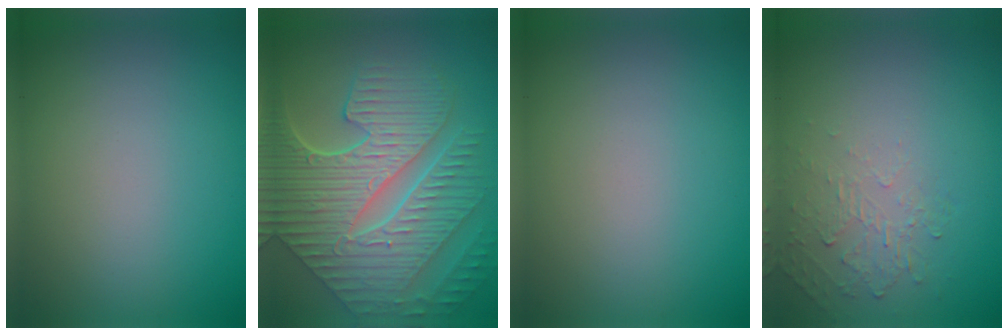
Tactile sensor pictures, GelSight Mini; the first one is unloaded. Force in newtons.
{"total": 10.4, "press": 7.3, "slide": 7.4}
{"total": 0.0}
{"total": 1.9, "press": 0.5, "slide": 1.9}